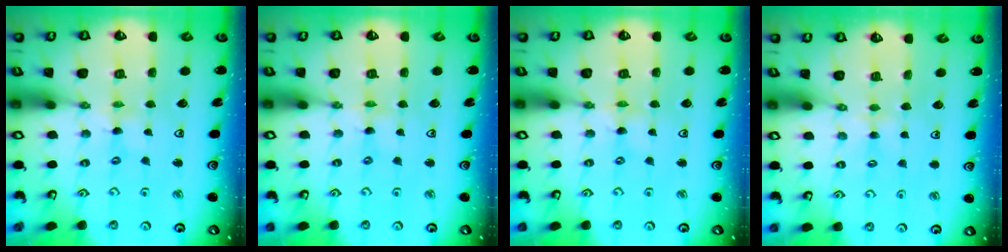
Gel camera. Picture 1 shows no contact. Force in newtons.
{"total": 0.0}
{"total": 0.0}
{"total": 2.1, "press": 2.1, "slide": 0.4}